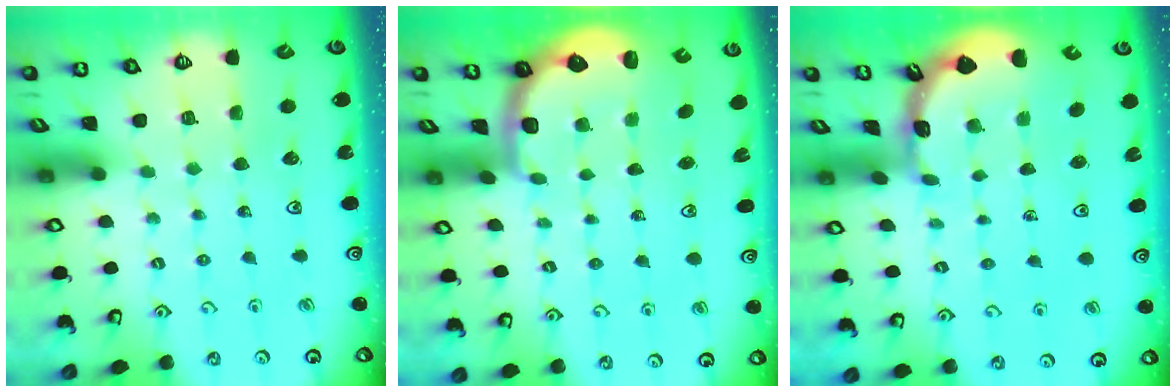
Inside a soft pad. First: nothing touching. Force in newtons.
{"total": 3.0, "press": 2.1, "slide": 2.1}
{"total": 1.8, "press": 1.8, "slide": 0.1}